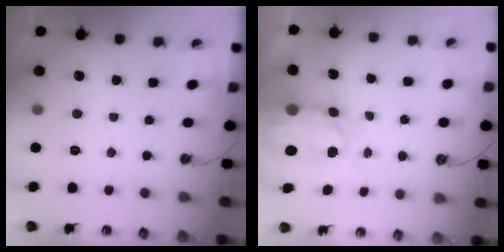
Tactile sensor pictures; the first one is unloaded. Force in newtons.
{"total": 6.8, "press": 6.7, "slide": 0.6}